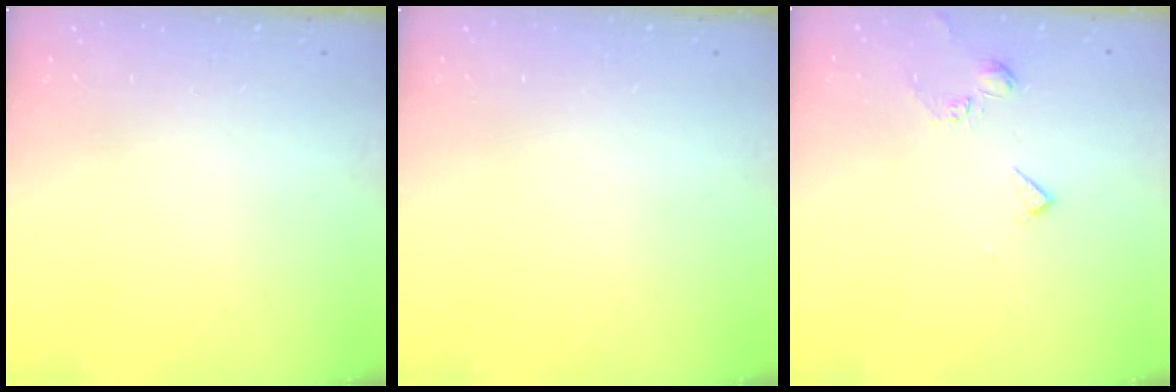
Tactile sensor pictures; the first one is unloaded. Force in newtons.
{"total": 0.0}
{"total": 3.9, "press": 3.9, "slide": 0.6}